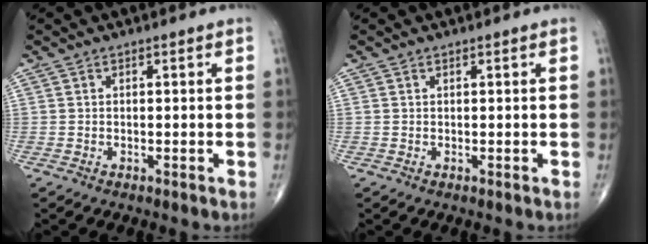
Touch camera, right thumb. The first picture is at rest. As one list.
[{"total": 0.0}]